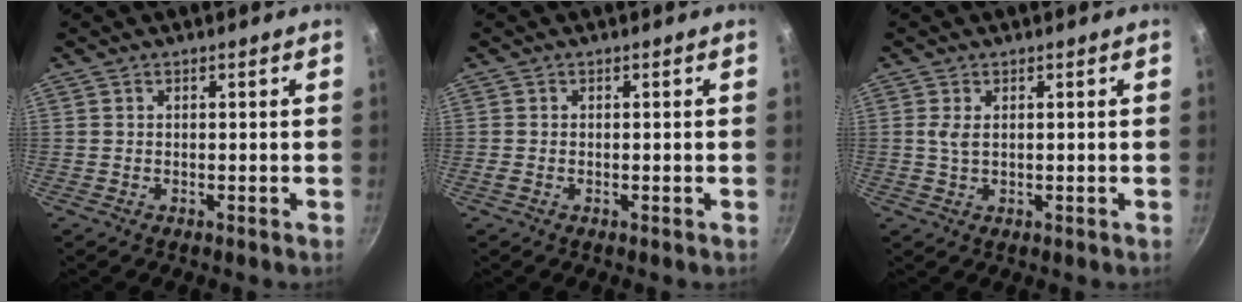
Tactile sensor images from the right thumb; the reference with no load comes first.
{"total": 0.7, "force": [-0.2, 0.4, 0.5], "torque": [-0.013, 0.001, -0.007]}
{"total": 2.3, "force": [0.5, 1.2, 1.9], "torque": [-0.036, 0.000, 0.011]}